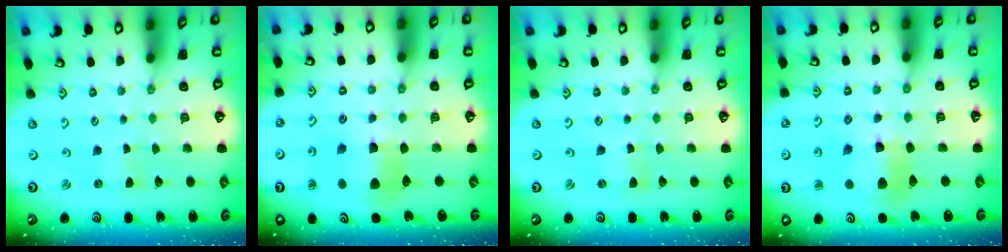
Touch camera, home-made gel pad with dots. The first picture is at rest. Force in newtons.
{"total": 9.5, "press": 9.4, "slide": 1.4}
{"total": 0.7, "press": 0.7, "slide": 0.3}
{"total": 11.8, "press": 11.7, "slide": 1.3}